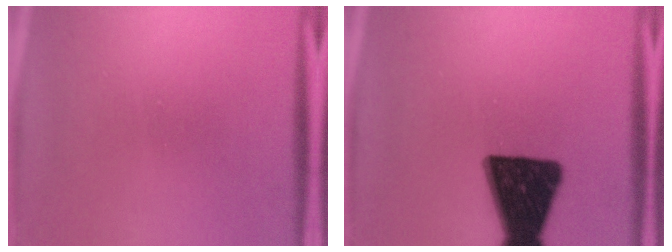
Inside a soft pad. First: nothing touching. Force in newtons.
{"total": 16.7}